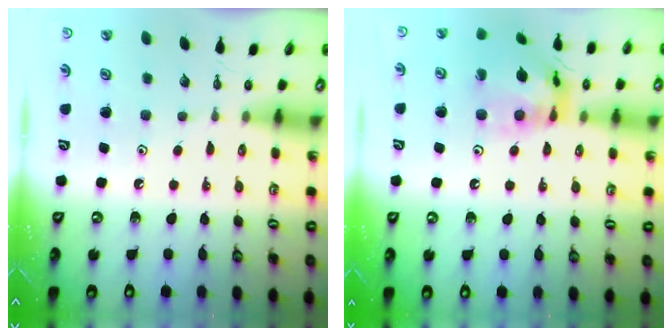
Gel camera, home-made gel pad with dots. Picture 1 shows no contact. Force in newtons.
{"total": 15.0, "press": 14.9, "slide": 1.6}